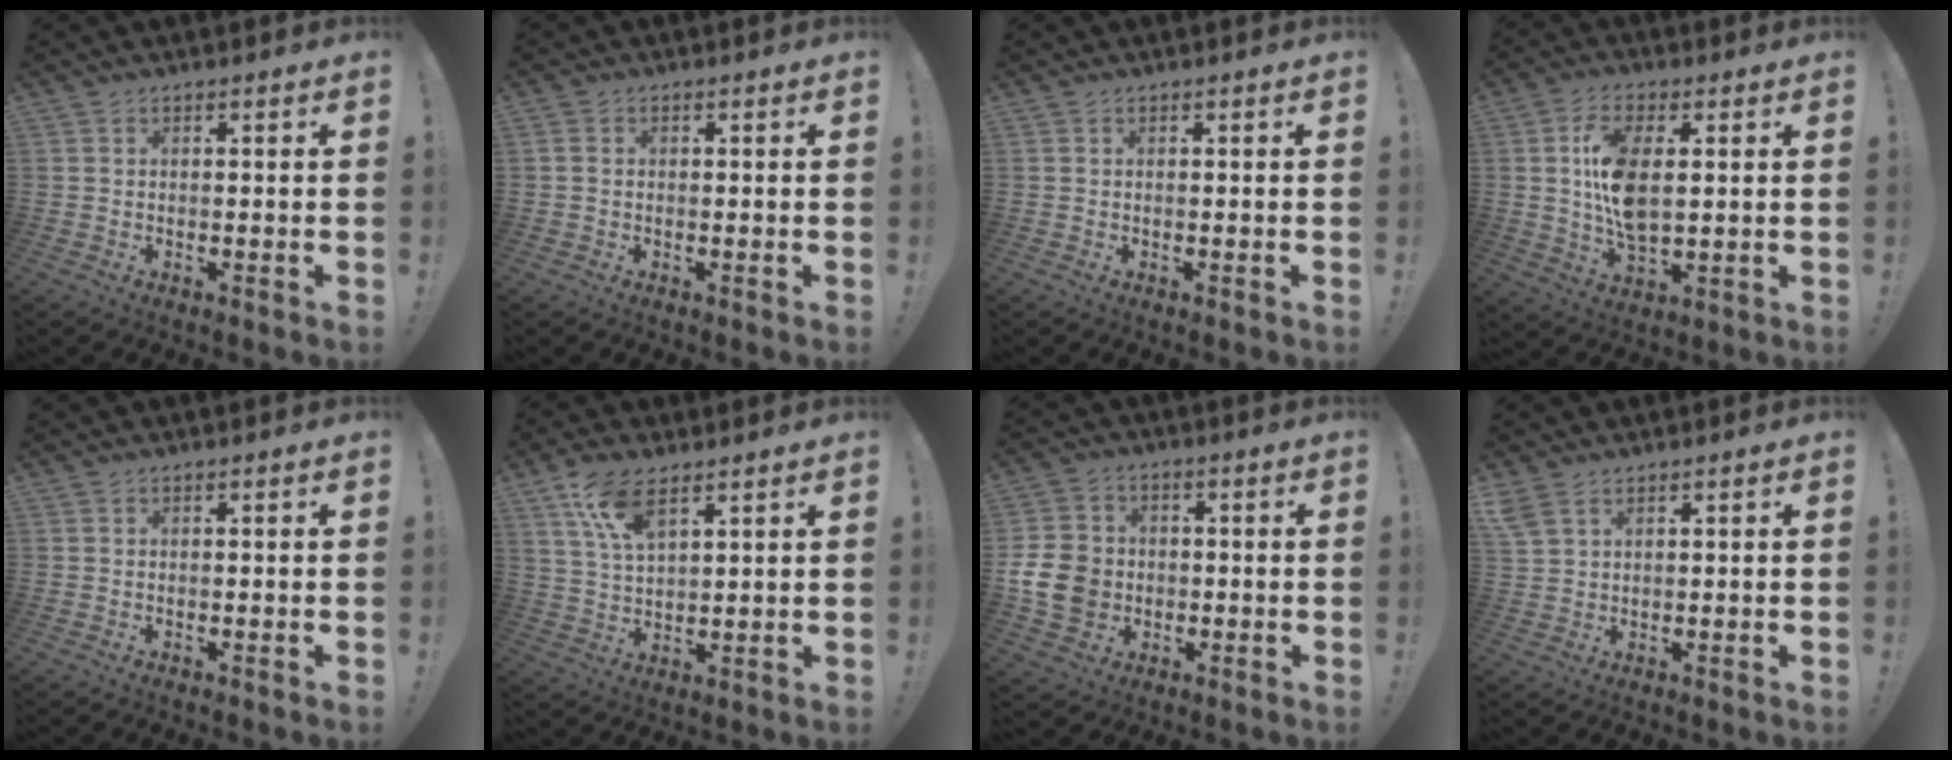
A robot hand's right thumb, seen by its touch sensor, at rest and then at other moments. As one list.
[{"total": 1.2, "force": [-0.1, 1.0, 0.6], "torque": [-0.020, 0.008, 0.000]}, {"total": 0.0}, {"total": 12.2, "force": [2.0, 6.6, 10.1], "torque": [-0.180, -0.008, 0.034]}, {"total": 0.0}, {"total": 9.8, "force": [6.4, 4.2, 6.1], "torque": [-0.115, -0.021, 0.120]}, {"total": 12.1, "force": [-2.5, 10.1, 6.3], "torque": [-0.114, 0.023, -0.040]}, {"total": 4.3, "force": [2.6, 2.3, 2.5], "torque": [-0.046, -0.007, 0.055]}]